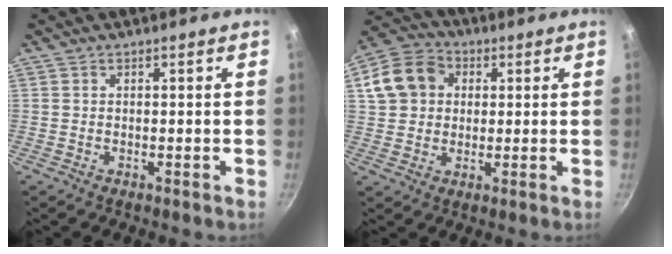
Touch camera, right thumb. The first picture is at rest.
{"total": 11.8, "force": [2.9, 9.4, 6.5], "torque": [-0.101, 0.019, 0.039]}